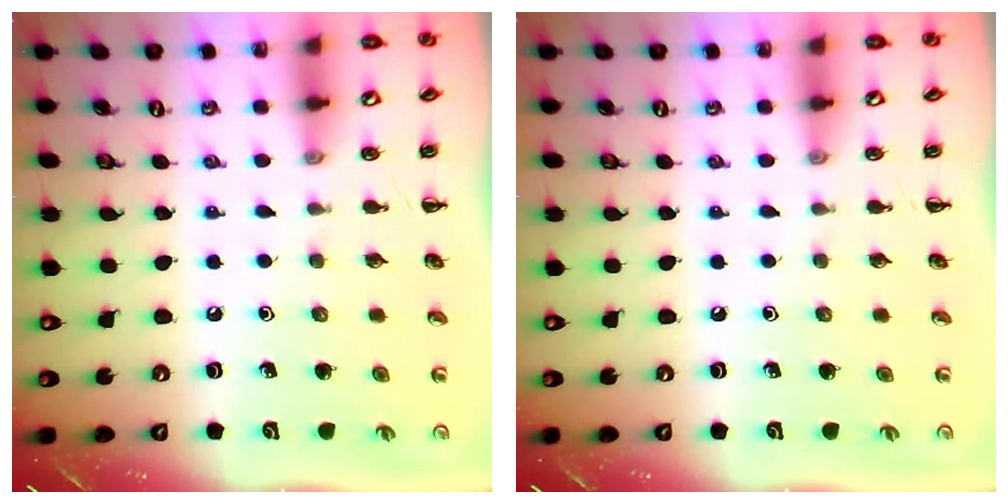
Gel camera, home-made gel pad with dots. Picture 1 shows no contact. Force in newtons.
{"total": 0.0}